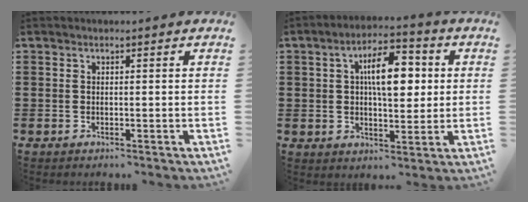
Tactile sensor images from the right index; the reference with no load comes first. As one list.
[{"total": 9.2, "force": [1.8, 4.4, 7.8], "torque": [-0.126, 0.005, 0.021]}]